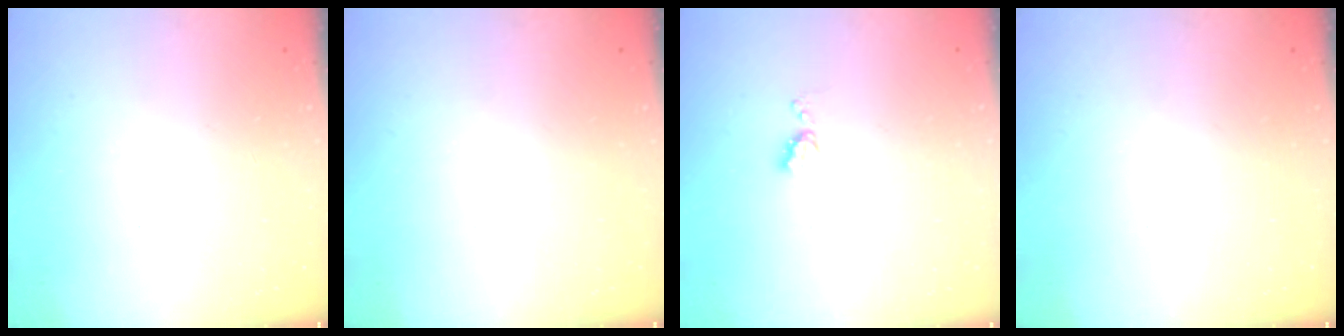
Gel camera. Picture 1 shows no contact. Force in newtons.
{"total": 0.0}
{"total": 4.4, "press": 4.3, "slide": 0.5}
{"total": 0.0}